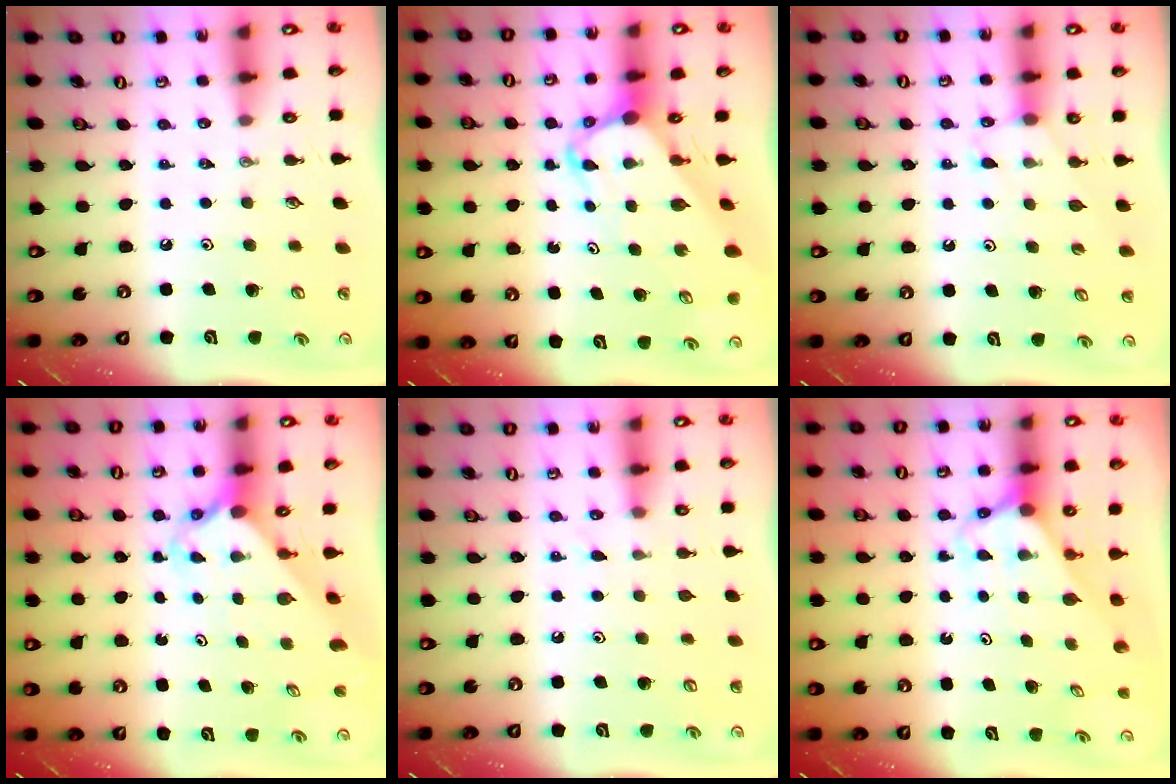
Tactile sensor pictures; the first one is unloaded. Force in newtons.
{"total": 5.5, "press": 5.5, "slide": 0.3}
{"total": 5.0, "press": 4.9, "slide": 0.6}
{"total": 2.3, "press": 2.3, "slide": 0.1}
{"total": 4.5, "press": 4.5, "slide": 0.6}
{"total": 2.6, "press": 2.6, "slide": 0.1}